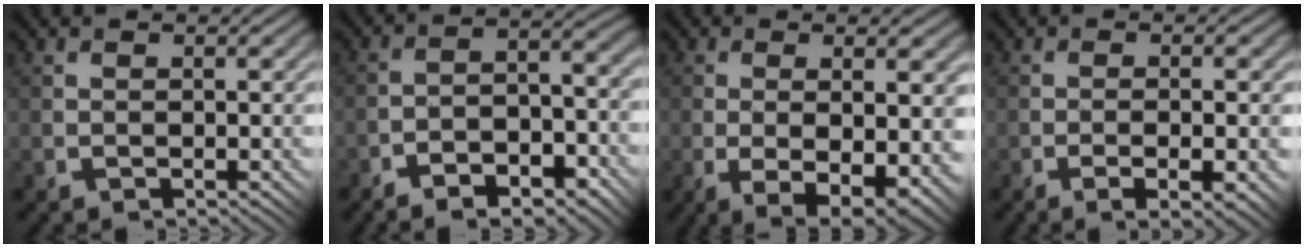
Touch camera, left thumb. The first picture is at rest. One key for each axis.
{"total": 8.2, "fx": -5.1, "fy": 3.0, "fz": 5.6, "tx": -0.084, "ty": 0.002, "tz": -0.087}
{"total": 9.2, "fx": -1.4, "fy": 3.2, "fz": 8.6, "tx": -0.111, "ty": -0.008, "tz": 0.005}
{"total": 4.8, "fx": -1.9, "fy": 0.6, "fz": 4.4, "tx": -0.062, "ty": 0.005, "tz": -0.016}